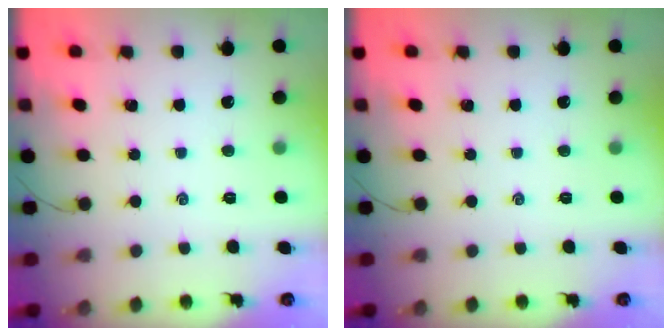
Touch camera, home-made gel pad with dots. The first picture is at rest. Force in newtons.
{"total": 0.0}